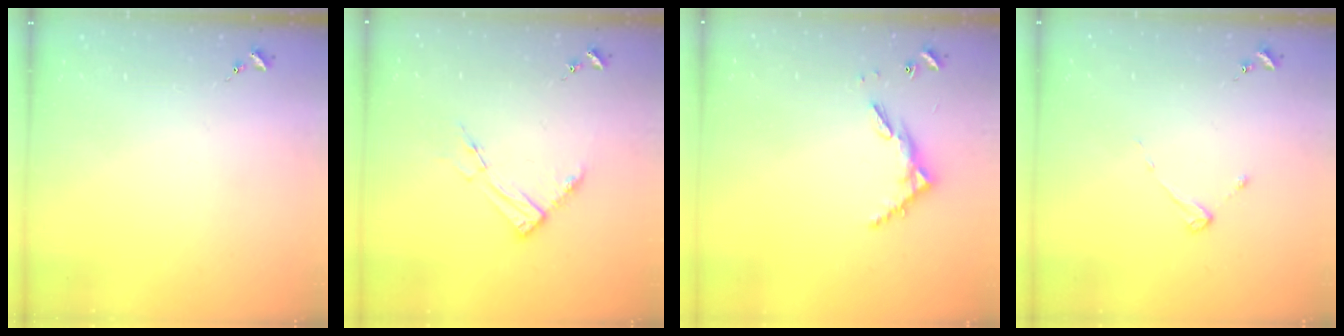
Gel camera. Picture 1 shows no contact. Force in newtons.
{"total": 8.6, "press": 8.5, "slide": 0.9}
{"total": 6.3, "press": 6.3, "slide": 0.5}
{"total": 2.6, "press": 2.5, "slide": 0.4}